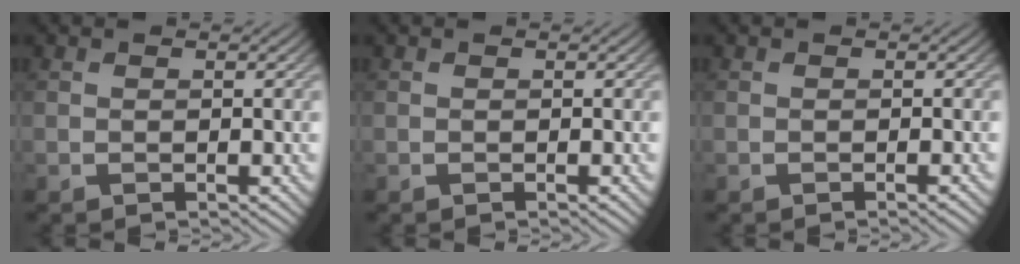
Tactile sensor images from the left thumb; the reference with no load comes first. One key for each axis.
{"total": 0.0}
{"total": 0.7, "fx": -0.4, "fy": 0.1, "fz": 0.6, "tx": -0.005, "ty": 0.002, "tz": -0.011}